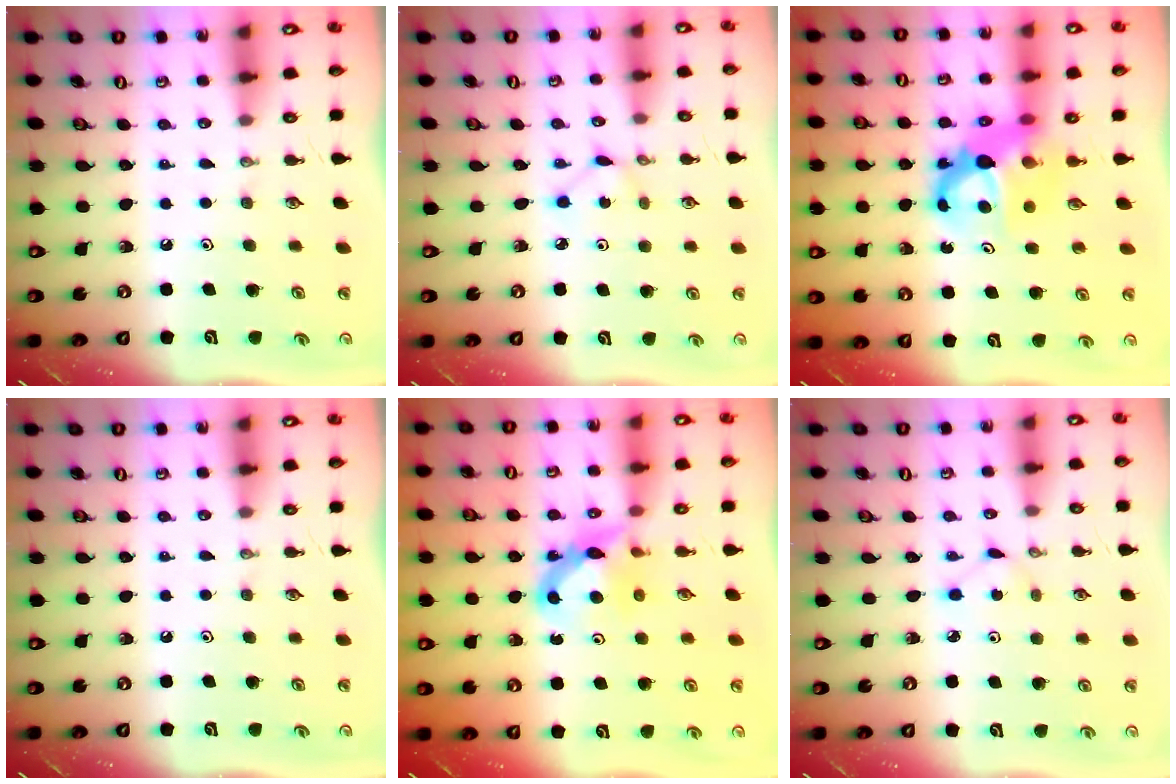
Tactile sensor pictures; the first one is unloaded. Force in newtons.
{"total": 1.7, "press": 1.6, "slide": 0.2}
{"total": 9.3, "press": 9.3, "slide": 0.6}
{"total": 0.0}
{"total": 7.1, "press": 7.0, "slide": 0.7}
{"total": 2.0, "press": 2.0, "slide": 0.2}